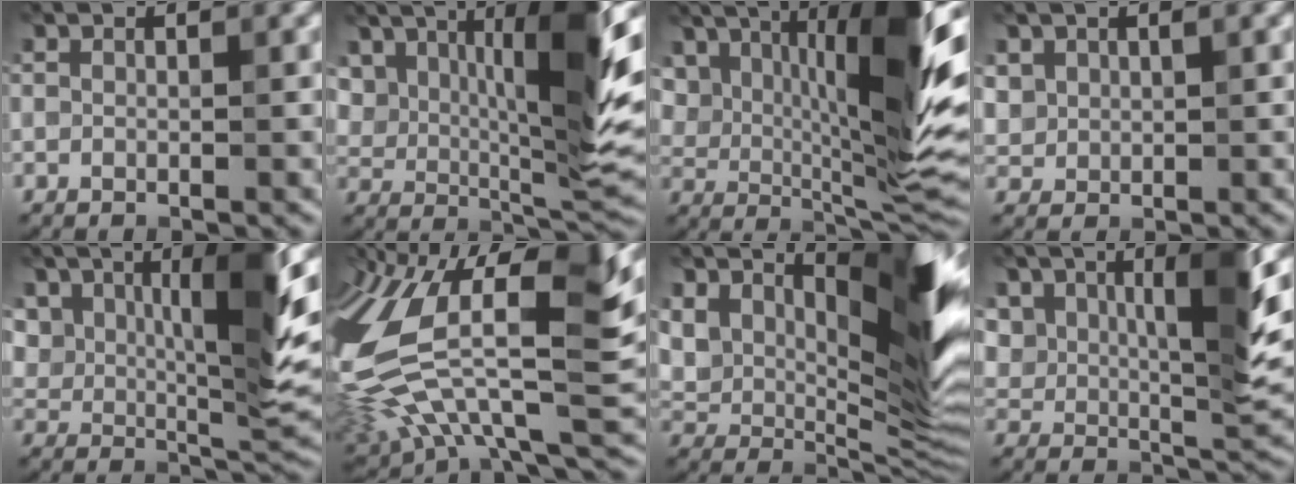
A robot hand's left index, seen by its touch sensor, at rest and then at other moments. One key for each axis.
{"total": 11.1, "fx": 4.6, "fy": 3.3, "fz": 9.5, "tx": -0.153, "ty": 0.001, "tz": 0.083}
{"total": 13.6, "fx": 5.4, "fy": 4.0, "fz": 11.8, "tx": -0.180, "ty": -0.005, "tz": 0.094}
{"total": 1.5, "fx": 0.8, "fy": 1.2, "fz": 0.3, "tx": -0.009, "ty": -0.004, "tz": 0.021}
{"total": 9.2, "fx": 4.0, "fy": 2.8, "fz": 7.8, "tx": -0.129, "ty": -0.002, "tz": 0.075}
{"total": 14.7, "fx": 2.8, "fy": 6.7, "fz": 12.8, "tx": -0.269, "ty": -0.004, "tz": 0.054}
{"total": 12.2, "fx": 6.1, "fy": 4.9, "fz": 9.4, "tx": -0.140, "ty": -0.003, "tz": 0.104}
{"total": 7.8, "fx": 3.5, "fy": 2.5, "fz": 6.5, "tx": -0.109, "ty": -0.003, "tz": 0.065}